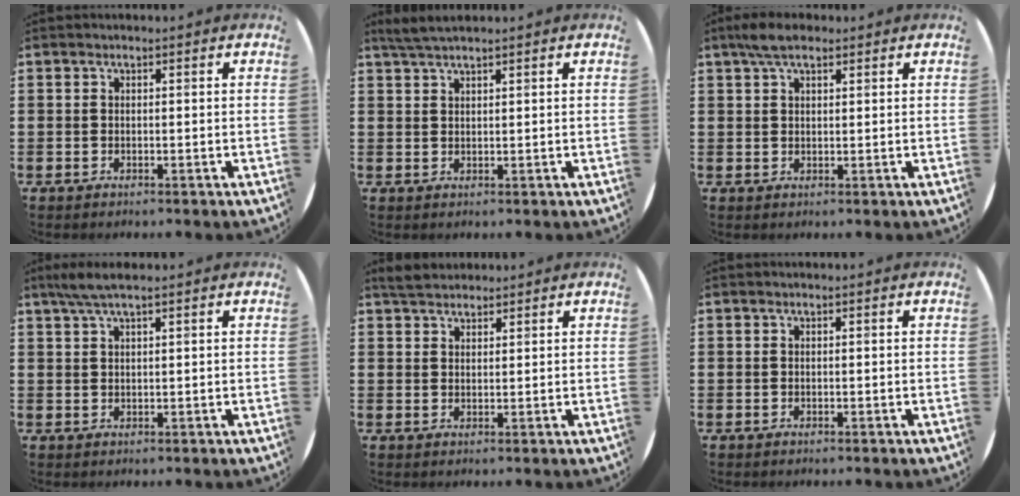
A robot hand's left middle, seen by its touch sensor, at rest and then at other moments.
{"total": 2.2, "force": [2.0, 0.2, 1.0], "torque": [-0.021, 0.003, 0.037]}
{"total": 3.9, "force": [2.8, 1.6, 2.2], "torque": [-0.040, 0.005, 0.048]}
{"total": 2.9, "force": [2.0, 0.2, 2.0], "torque": [-0.042, 0.005, 0.035]}
{"total": 2.7, "force": [2.6, 0.8, 0.4], "torque": [-0.005, 0.000, 0.048]}
{"total": 0.0}